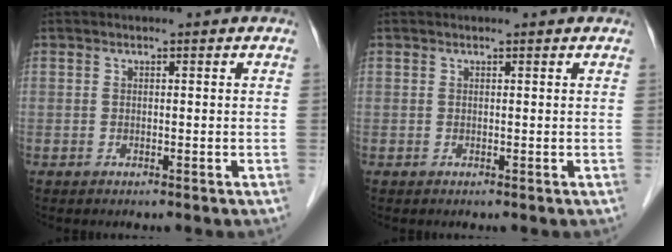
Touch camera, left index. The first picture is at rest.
{"total": 0.8, "force": [0.8, 0.0, 0.2], "torque": [-0.009, 0.004, 0.008]}